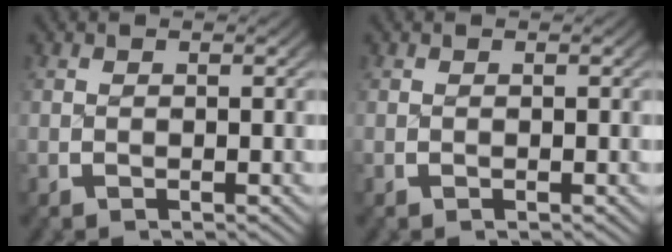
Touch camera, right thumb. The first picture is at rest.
{"total": 0.0}